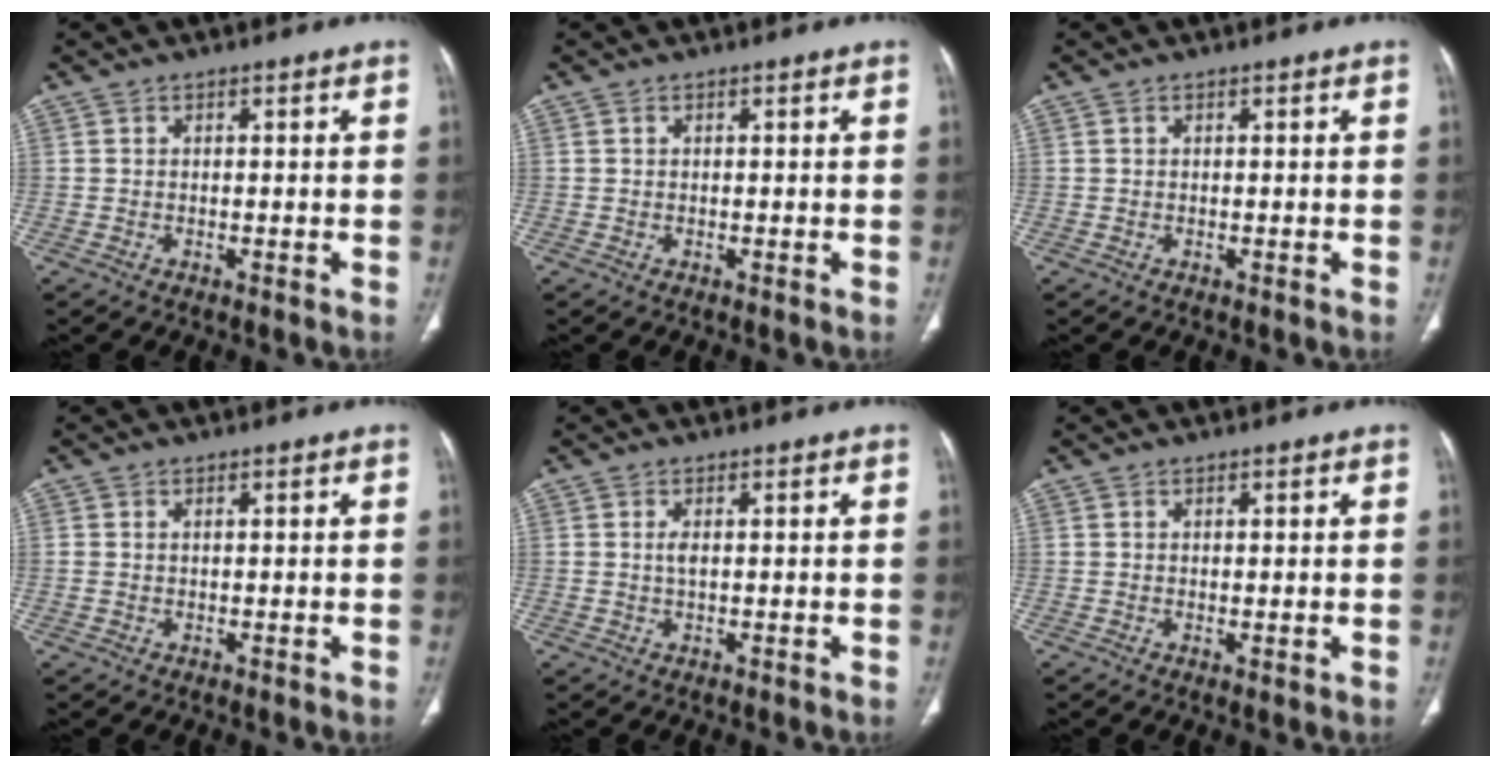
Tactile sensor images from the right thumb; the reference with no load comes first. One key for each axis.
{"total": 0.0}
{"total": 0.0}
{"total": 1.1, "fx": 0.0, "fy": 0.8, "fz": 0.8, "tx": -0.025, "ty": 0.009, "tz": 0.004}
{"total": 1.5, "fx": 0.1, "fy": 0.6, "fz": 1.3, "tx": -0.030, "ty": -0.001, "tz": 0.003}
{"total": 0.8, "fx": 0.0, "fy": 0.3, "fz": 0.7, "tx": -0.017, "ty": -0.006, "tz": 0.003}